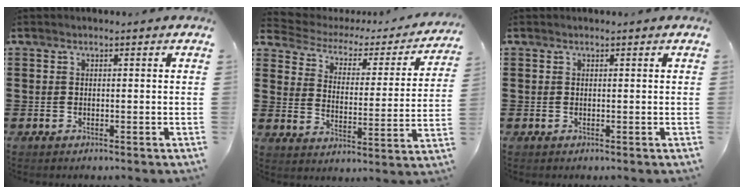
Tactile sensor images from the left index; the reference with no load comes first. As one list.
[{"total": 2.7, "force": [1.9, 1.6, 0.9], "torque": [-0.037, -0.016, 0.023]}, {"total": 0.0}]